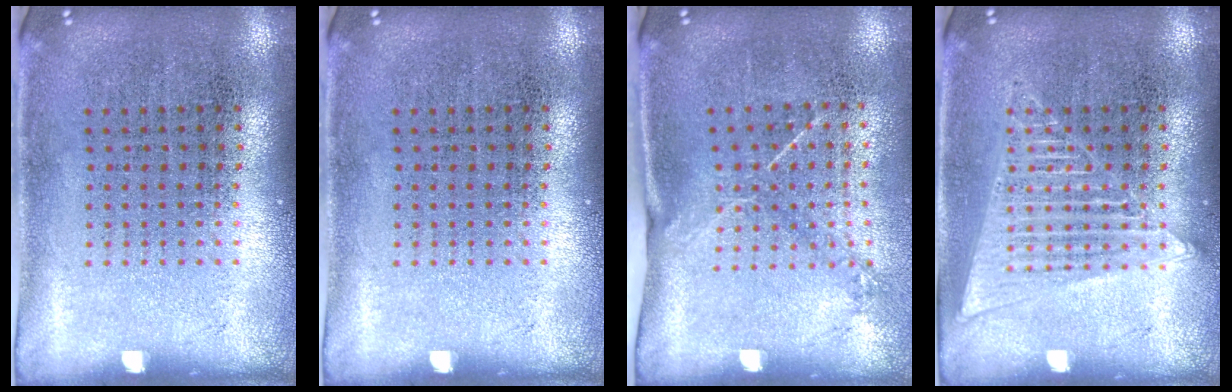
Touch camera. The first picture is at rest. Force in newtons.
{"total": 0.0}
{"total": 1.5, "press": 1.0, "slide": 1.0}
{"total": 2.4, "press": 2.4, "slide": 0.3}